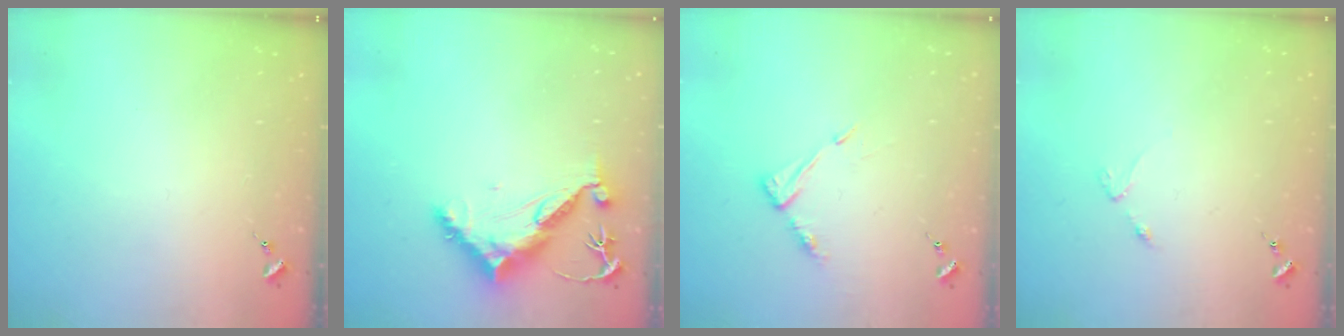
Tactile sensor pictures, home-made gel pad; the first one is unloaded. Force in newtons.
{"total": 11.7, "press": 11.7, "slide": 0.9}
{"total": 6.8, "press": 6.8, "slide": 0.5}
{"total": 2.5, "press": 2.4, "slide": 0.4}